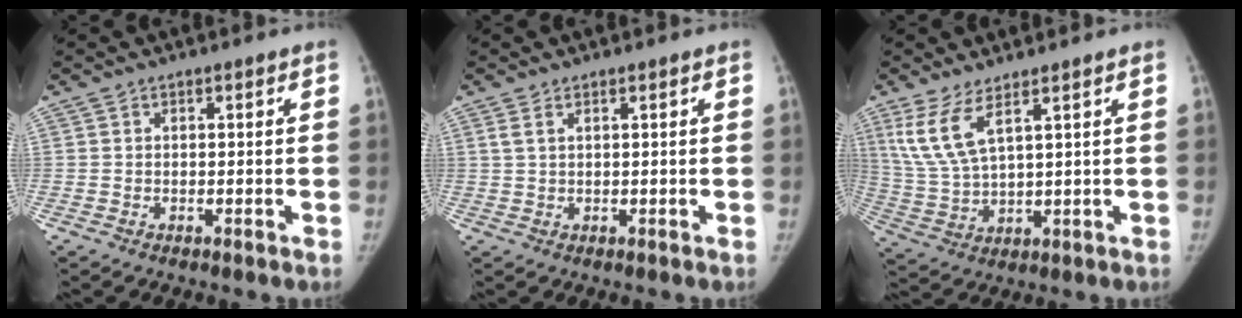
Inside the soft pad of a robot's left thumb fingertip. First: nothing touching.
{"total": 1.6, "force": [0.9, 0.4, 1.2], "torque": [-0.033, 0.005, 0.025]}
{"total": 8.7, "force": [4.9, 2.4, 6.7], "torque": [-0.153, -0.027, 0.112]}